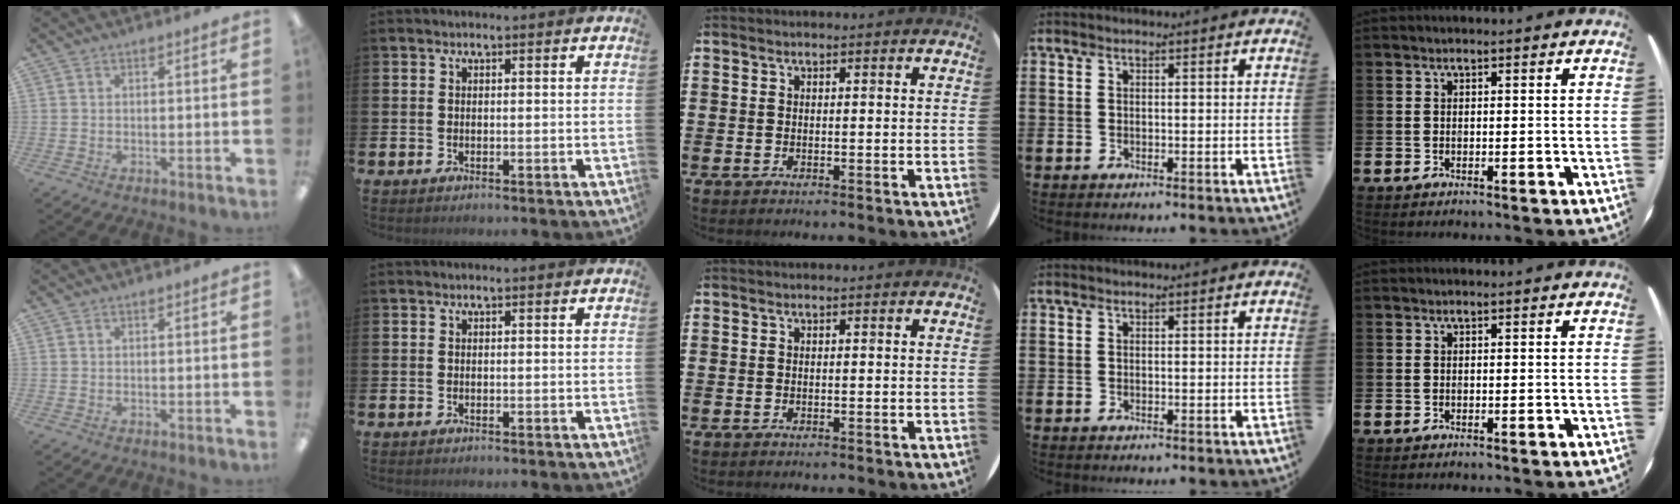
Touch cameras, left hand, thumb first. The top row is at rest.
{}